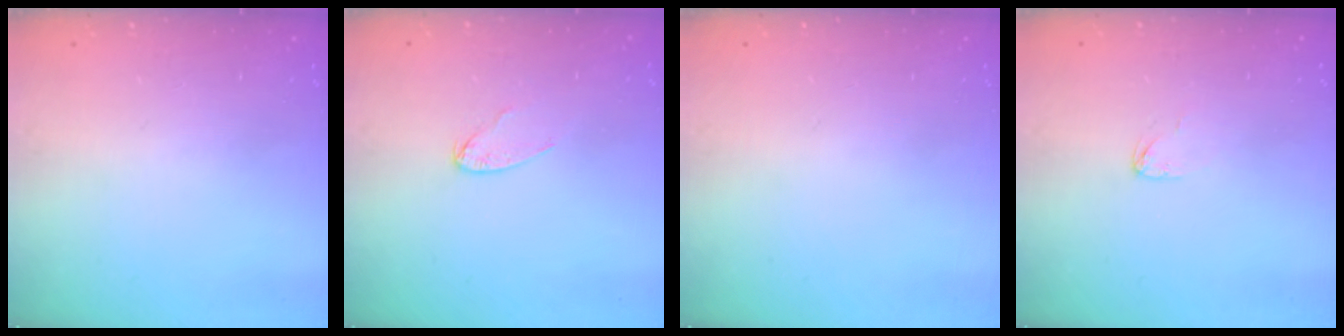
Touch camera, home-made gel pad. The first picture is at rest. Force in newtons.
{"total": 4.6, "press": 4.5, "slide": 0.4}
{"total": 0.0}
{"total": 2.9, "press": 2.9, "slide": 0.1}